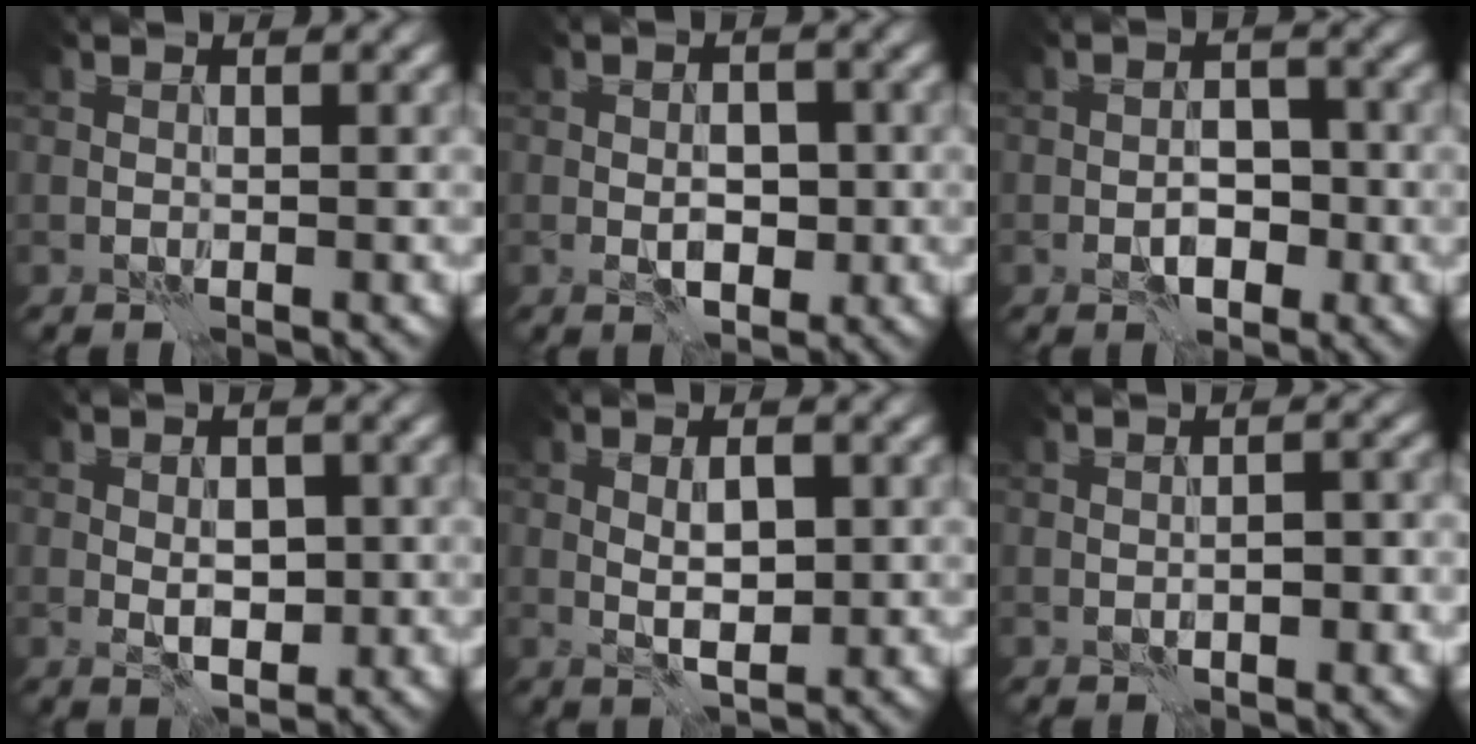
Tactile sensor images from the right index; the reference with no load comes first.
{"total": 3.0, "force": [-0.6, 1.7, 2.4], "torque": [-0.032, -0.001, -0.010]}
{"total": 2.8, "force": [-1.2, 1.5, 2.1], "torque": [-0.029, 0.005, -0.022]}
{"total": 2.8, "force": [-0.3, 1.6, 2.3], "torque": [-0.030, -0.001, -0.004]}
{"total": 2.7, "force": [0.2, 1.2, 2.4], "torque": [-0.043, -0.002, 0.006]}
{"total": 2.0, "force": [-0.7, 0.7, 1.7], "torque": [-0.019, 0.009, -0.011]}